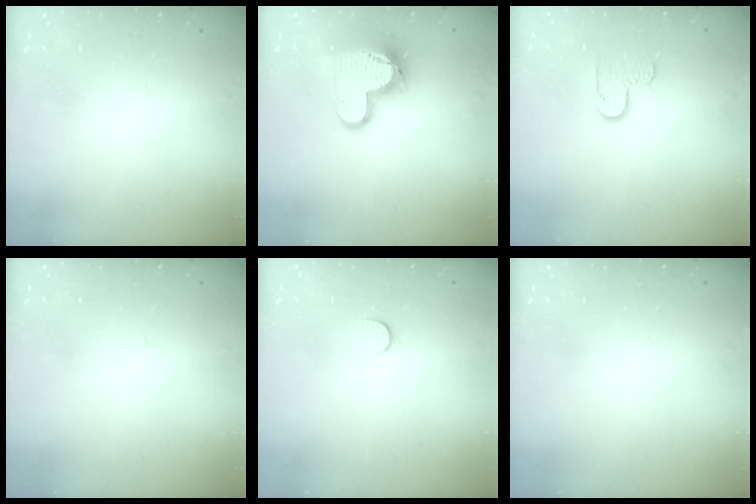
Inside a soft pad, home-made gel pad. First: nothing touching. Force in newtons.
{"total": 15.0, "press": 15.0, "slide": 1.0}
{"total": 5.7, "press": 5.7, "slide": 0.5}
{"total": 0.0}
{"total": 5.0, "press": 5.0, "slide": 0.5}
{"total": 0.0}